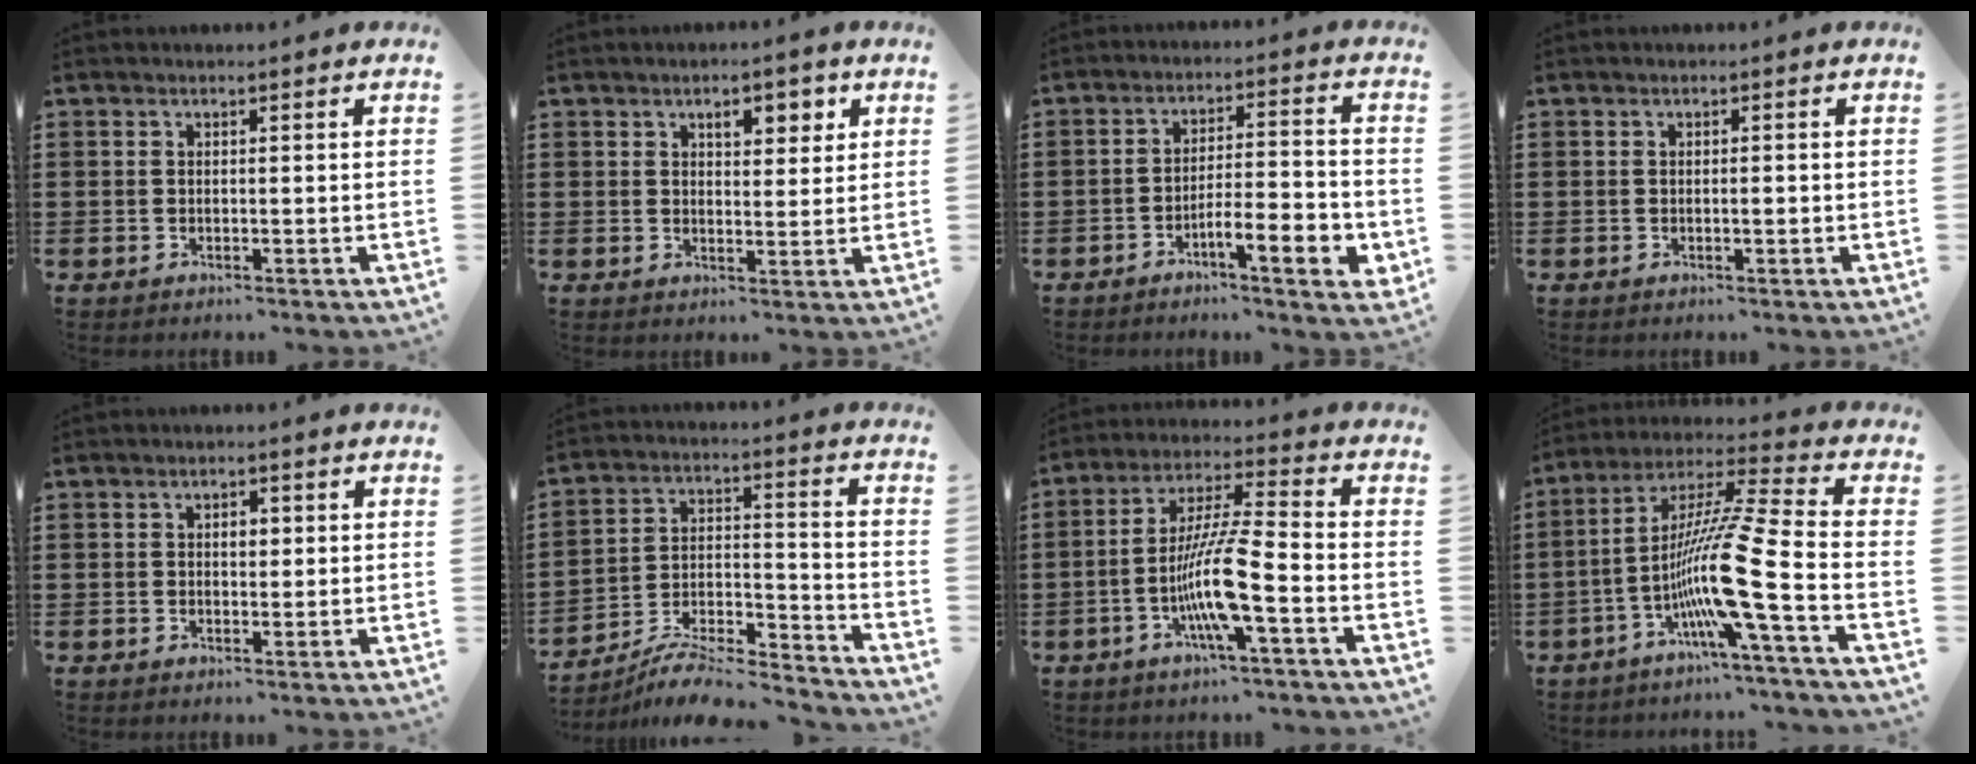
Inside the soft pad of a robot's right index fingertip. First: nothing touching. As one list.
[{"total": 4.2, "force": [2.1, 2.0, 3.0], "torque": [-0.042, 0.001, 0.028]}, {"total": 6.9, "force": [-3.5, 1.5, 5.7], "torque": [-0.085, 0.001, -0.062]}, {"total": 1.0, "force": [-0.1, 0.3, 0.9], "torque": [-0.018, 0.000, -0.002]}, {"total": 1.9, "force": [0.3, 1.1, 1.5], "torque": [-0.022, 0.005, 0.001]}, {"total": 8.3, "force": [-7.5, 1.6, 3.2], "torque": [-0.058, 0.007, -0.147]}, {"total": 11.0, "force": [-3.7, 1.1, 10.3], "torque": [-0.214, -0.011, -0.076]}, {"total": 14.2, "force": [-5.6, -0.9, 13.0], "torque": [-0.269, -0.026, -0.115]}]